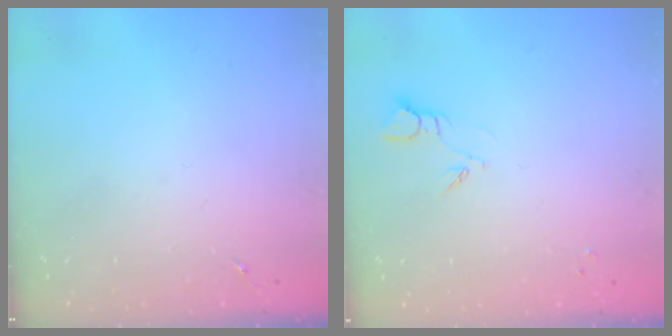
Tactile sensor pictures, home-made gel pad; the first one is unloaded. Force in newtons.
{"total": 3.3, "press": 3.3, "slide": 0.4}